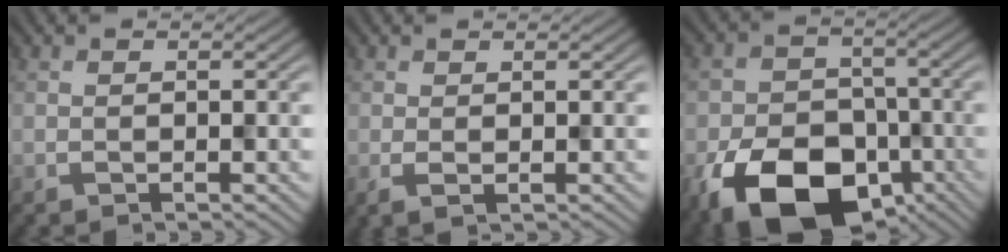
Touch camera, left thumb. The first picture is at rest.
{"total": 1.9, "force": [-0.1, 0.4, 1.8], "torque": [-0.037, 0.000, 0.002]}
{"total": 15.0, "force": [-8.0, 9.7, 8.2], "torque": [-0.162, -0.045, -0.131]}